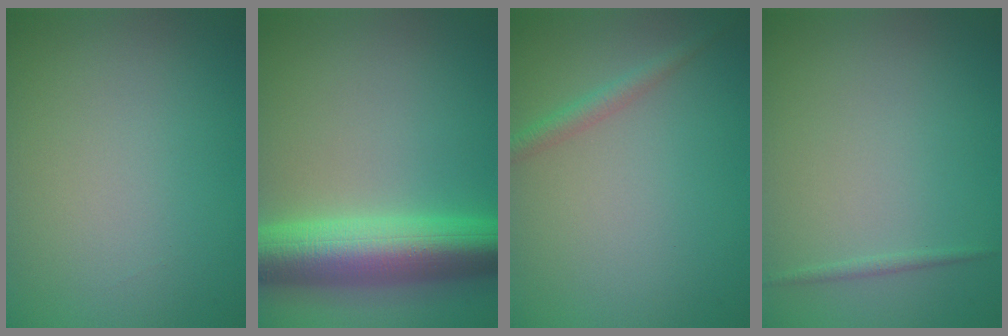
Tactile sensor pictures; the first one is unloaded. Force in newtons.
{"total": 9.3, "press": 9.3, "slide": 0.2}
{"total": 1.5, "press": 1.5, "slide": 0.1}
{"total": 0.6, "press": 0.6, "slide": 0.0}